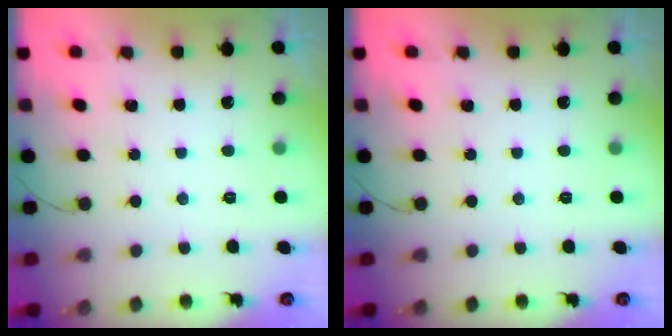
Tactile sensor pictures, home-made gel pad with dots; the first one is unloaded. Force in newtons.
{"total": 0.0}